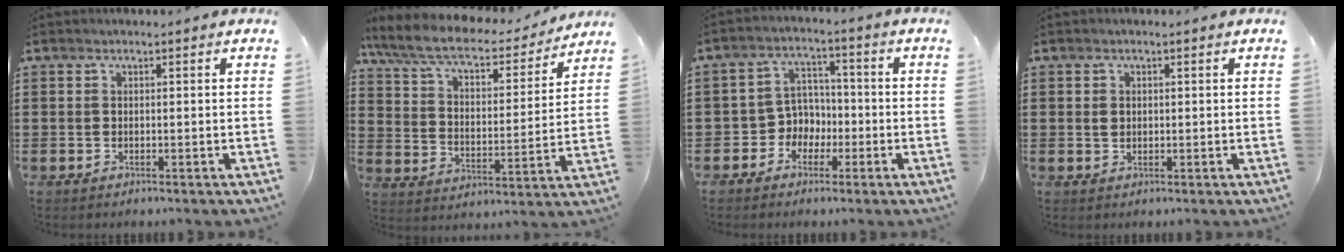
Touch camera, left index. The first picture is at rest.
{"total": 8.5, "force": [7.0, 2.0, 4.3], "torque": [-0.112, -0.037, 0.119]}
{"total": 5.0, "force": [-2.0, 4.5, 1.2], "torque": [-0.045, 0.006, -0.043]}
{"total": 1.3, "force": [0.3, 1.1, 0.7], "torque": [-0.016, 0.006, 0.005]}